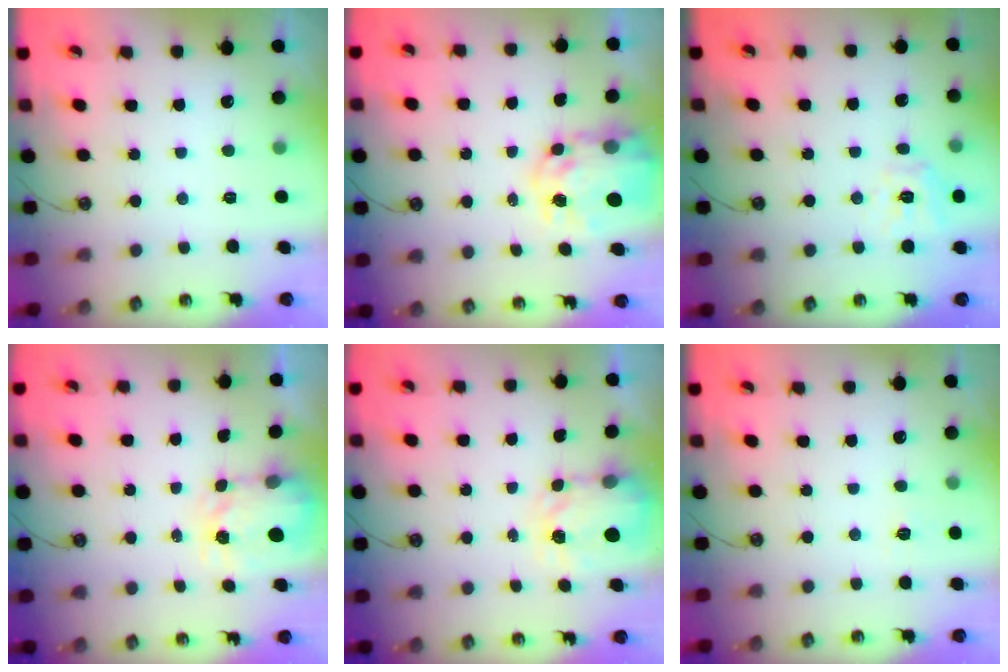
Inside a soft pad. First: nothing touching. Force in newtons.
{"total": 10.6, "press": 10.5, "slide": 0.8}
{"total": 9.9, "press": 9.8, "slide": 0.9}
{"total": 3.5, "press": 3.4, "slide": 0.4}
{"total": 3.8, "press": 3.8, "slide": 0.5}
{"total": 3.9, "press": 3.8, "slide": 0.5}